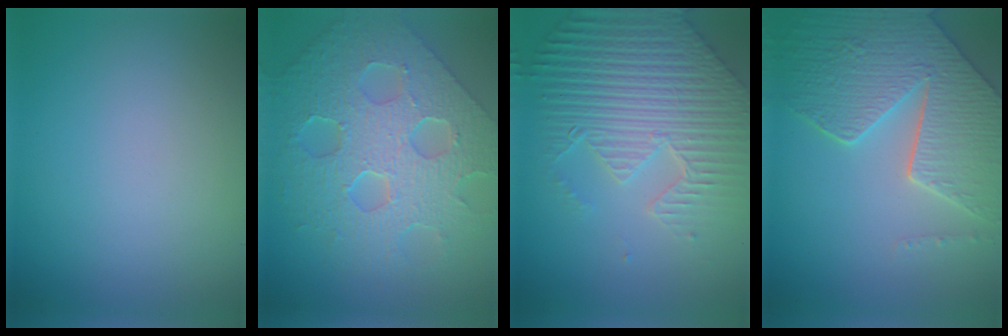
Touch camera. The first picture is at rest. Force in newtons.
{"total": 8.8, "press": 6.8, "slide": 5.6}
{"total": 8.5, "press": 6.1, "slide": 5.8}
{"total": 8.3, "press": 6.1, "slide": 5.7}